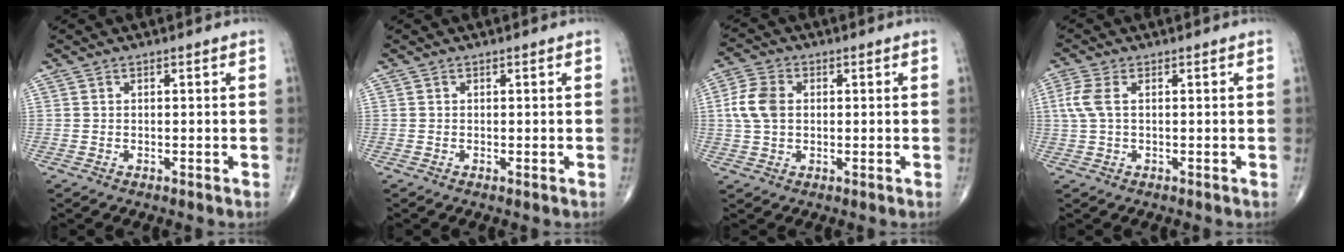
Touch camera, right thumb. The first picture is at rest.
{"total": 0.0}
{"total": 6.7, "force": [0.7, 4.7, 4.7], "torque": [-0.099, 0.009, 0.010]}
{"total": 4.2, "force": [0.7, 2.0, 3.5], "torque": [-0.108, 0.013, 0.014]}